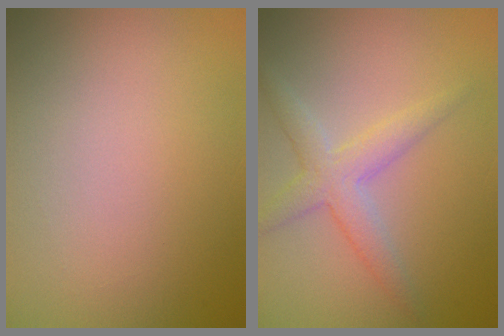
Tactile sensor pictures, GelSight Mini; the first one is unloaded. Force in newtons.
{"total": 3.2, "press": 3.2, "slide": 0.1}